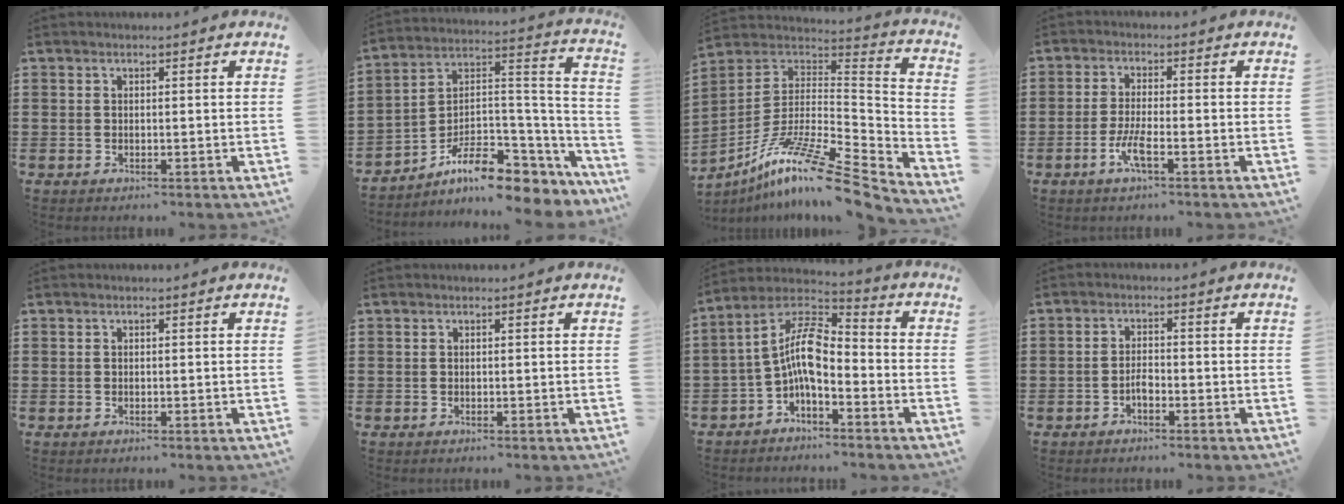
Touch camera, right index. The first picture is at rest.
{"total": 10.0, "force": [-6.8, 4.0, 6.1], "torque": [-0.112, 0.007, -0.124]}
{"total": 13.3, "force": [-8.9, 1.8, 9.8], "torque": [-0.178, 0.006, -0.166]}
{"total": 4.2, "force": [-2.0, 0.7, 3.6], "torque": [-0.080, -0.007, -0.043]}
{"total": 0.0}
{"total": 0.0}
{"total": 8.3, "force": [-1.9, 3.4, 7.4], "torque": [-0.174, -0.008, -0.046]}
{"total": 2.0, "force": [-1.1, 0.9, 1.4], "torque": [-0.030, 0.003, -0.022]}